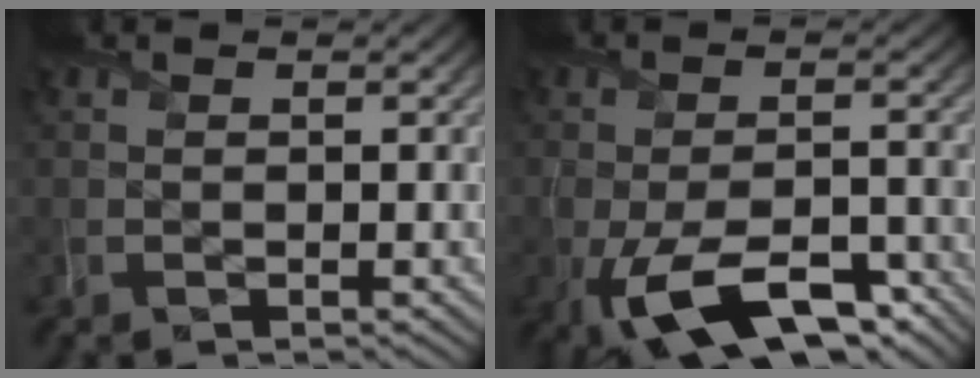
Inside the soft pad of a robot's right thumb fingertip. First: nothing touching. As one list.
[{"total": 11.1, "force": [-6.1, 4.9, 7.9], "torque": [-0.150, -0.021, -0.100]}]